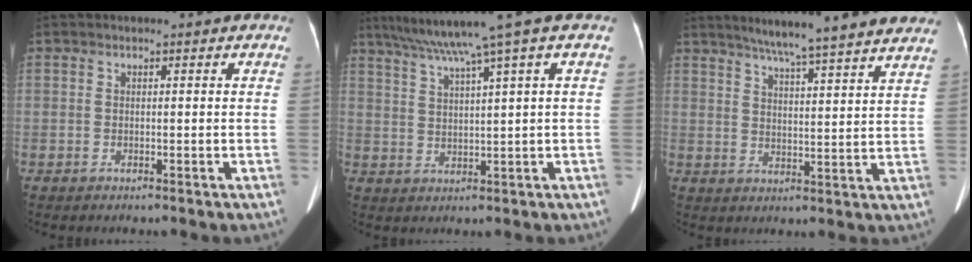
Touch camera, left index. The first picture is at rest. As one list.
[{"total": 8.8, "force": [5.9, -2.1, 6.2], "torque": [-0.100, 0.023, 0.099]}, {"total": 18.1, "force": [15.7, 0.0, 9.1], "torque": [-0.136, 0.000, 0.200]}]